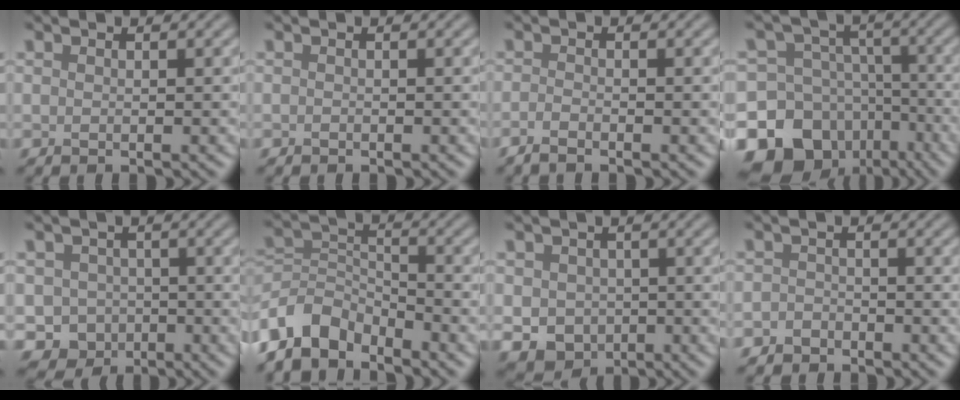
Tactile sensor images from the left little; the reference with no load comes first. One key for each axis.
{"total": 0.0}
{"total": 1.4, "fx": -1.1, "fy": 0.2, "fz": 0.7, "tx": -0.018, "ty": -0.003, "tz": -0.026}
{"total": 17.5, "fx": -9.3, "fy": 14.0, "fz": 5.1, "tx": -0.107, "ty": -0.046, "tz": -0.150}
{"total": 6.6, "fx": -3.2, "fy": 5.7, "fz": 1.0, "tx": 0.010, "ty": -0.023, "tz": -0.056}
{"total": 6.4, "fx": -4.9, "fy": 3.2, "fz": 2.5, "tx": -0.043, "ty": 0.001, "tz": -0.105}
{"total": 6.0, "fx": -1.6, "fy": 5.2, "fz": 2.5, "tx": -0.035, "ty": -0.019, "tz": -0.032}
{"total": 1.6, "fx": -1.3, "fy": 0.9, "fz": 0.0, "tx": 0.006, "ty": 0.005, "tz": -0.028}